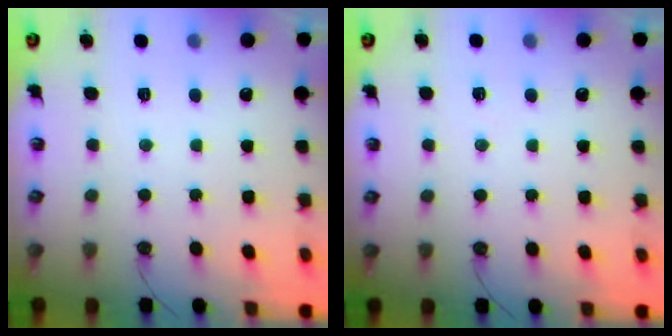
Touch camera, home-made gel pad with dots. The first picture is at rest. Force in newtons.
{"total": 3.6, "press": 3.2, "slide": 1.6}